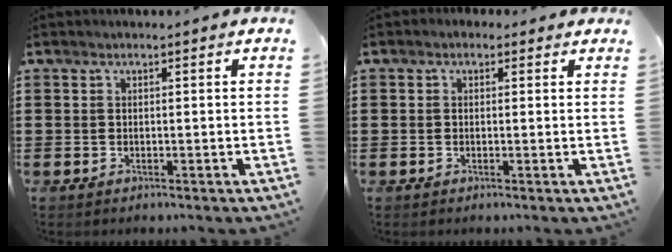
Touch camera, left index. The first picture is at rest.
{"total": 0.9, "force": [0.1, 0.8, 0.4], "torque": [-0.010, 0.006, 0.002]}